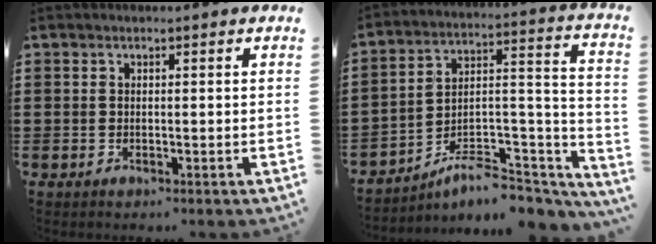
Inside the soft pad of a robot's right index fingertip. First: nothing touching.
{"total": 6.4, "force": [-5.1, 2.2, 3.3], "torque": [-0.048, 0.000, -0.096]}